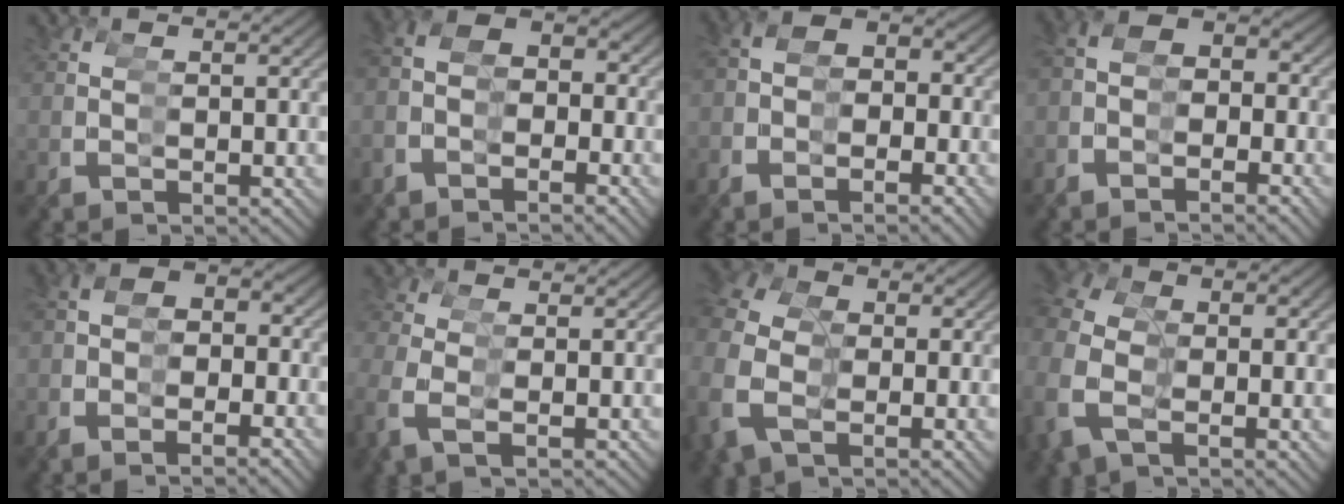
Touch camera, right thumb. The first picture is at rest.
{"total": 4.7, "force": [-0.2, 4.2, 2.2], "torque": [-0.045, 0.026, -0.020]}
{"total": 4.6, "force": [-0.5, 3.7, 2.6], "torque": [-0.047, 0.025, -0.022]}
{"total": 4.1, "force": [-0.7, 3.6, 1.8], "torque": [-0.034, 0.027, -0.027]}
{"total": 5.2, "force": [-0.4, 4.1, 3.1], "torque": [-0.052, 0.026, -0.022]}
{"total": 1.3, "force": [0.9, -0.3, 0.9], "torque": [-0.016, 0.014, 0.013]}
{"total": 4.4, "force": [2.6, 3.0, 1.9], "torque": [-0.056, 0.004, 0.047]}
{"total": 2.3, "force": [2.0, 0.6, 1.0], "torque": [-0.046, 0.015, 0.038]}